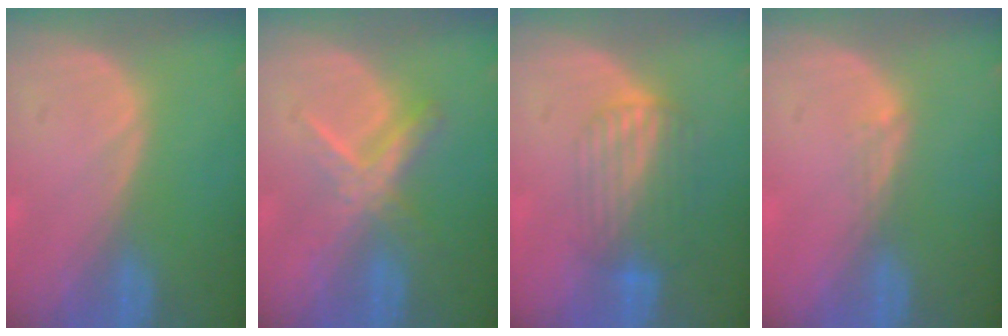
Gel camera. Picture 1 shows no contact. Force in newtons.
{"total": 5.5, "press": 5.3, "slide": 1.7}
{"total": 7.0, "press": 5.8, "slide": 3.8}
{"total": 1.5, "press": 1.0, "slide": 1.0}